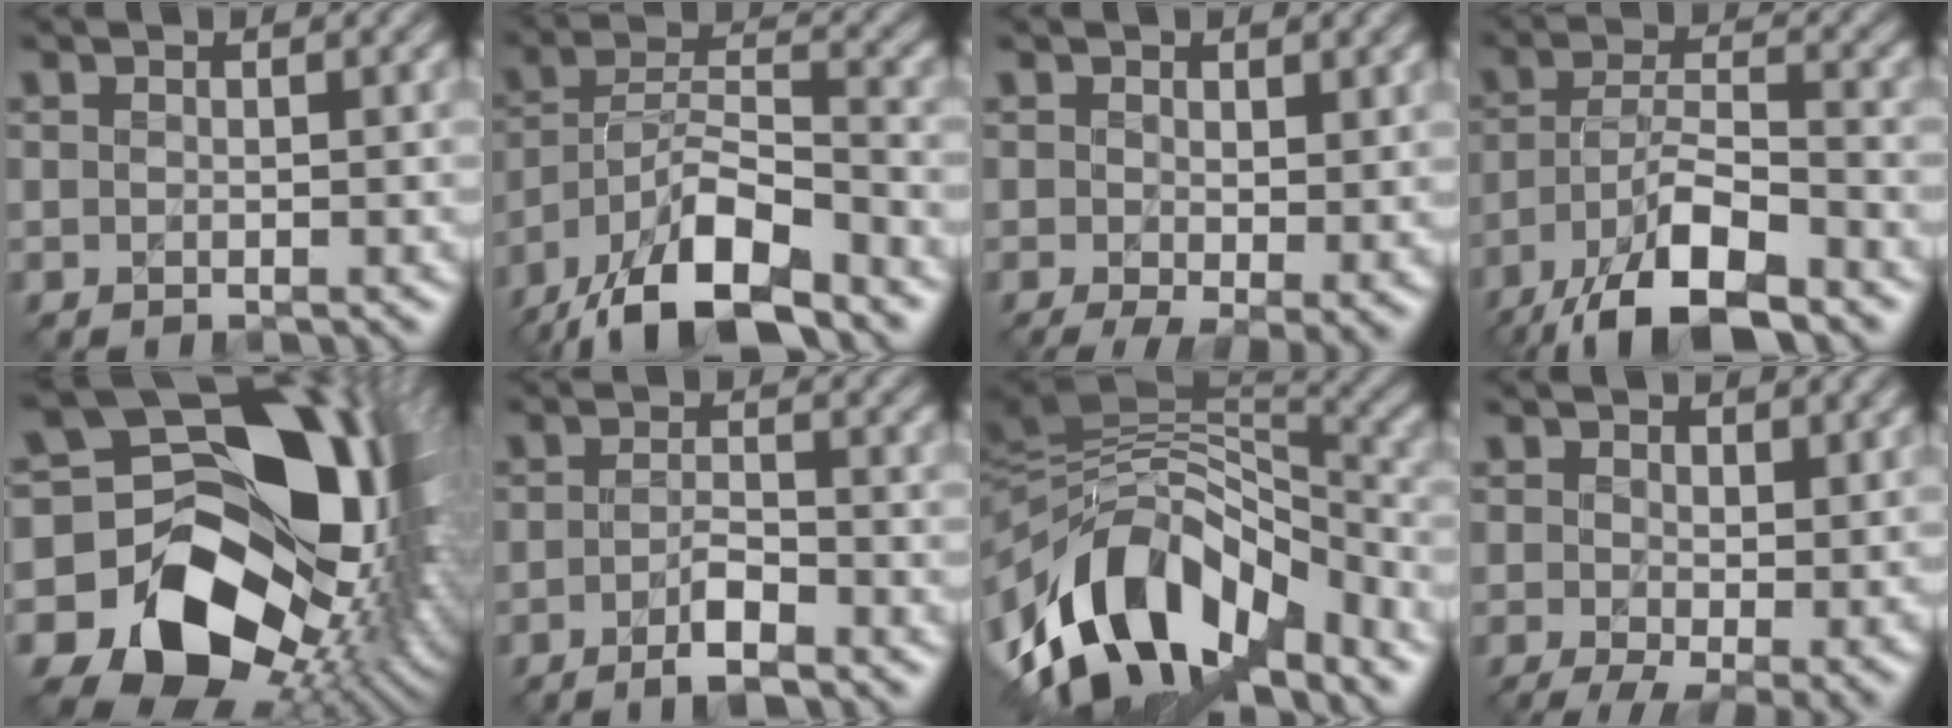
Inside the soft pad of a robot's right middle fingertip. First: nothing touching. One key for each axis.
{"total": 11.3, "fx": -8.2, "fy": 3.7, "fz": 6.9, "tx": -0.121, "ty": 0.013, "tz": -0.154}
{"total": 4.1, "fx": -0.8, "fy": 1.8, "fz": 3.6, "tx": -0.059, "ty": -0.011, "tz": -0.009}
{"total": 10.0, "fx": -6.7, "fy": 3.2, "fz": 6.7, "tx": -0.121, "ty": 0.005, "tz": -0.126}
{"total": 19.5, "fx": -1.7, "fy": 15.1, "fz": 12.3, "tx": -0.170, "ty": -0.022, "tz": -0.013}
{"total": 2.7, "fx": -1.7, "fy": 0.5, "fz": 2.0, "tx": -0.042, "ty": 0.005, "tz": -0.036}
{"total": 13.9, "fx": -6.0, "fy": 8.0, "fz": 9.6, "tx": -0.185, "ty": 0.013, "tz": -0.102}
{"total": 5.2, "fx": -0.8, "fy": 2.3, "fz": 4.5, "tx": -0.078, "ty": -0.013, "tz": -0.007}